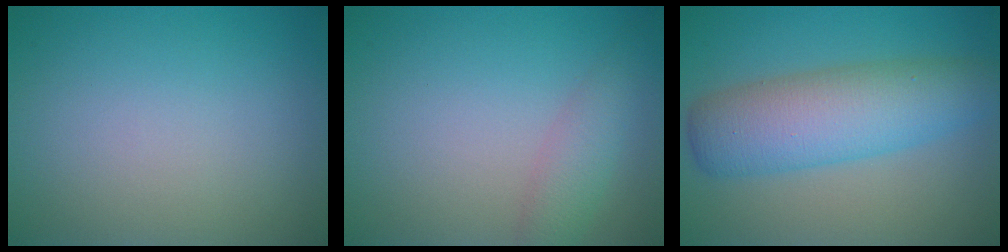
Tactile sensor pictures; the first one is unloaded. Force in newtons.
{"total": 2.5, "press": 2.5, "slide": 0.1}
{"total": 7.2, "press": 7.2, "slide": 0.1}